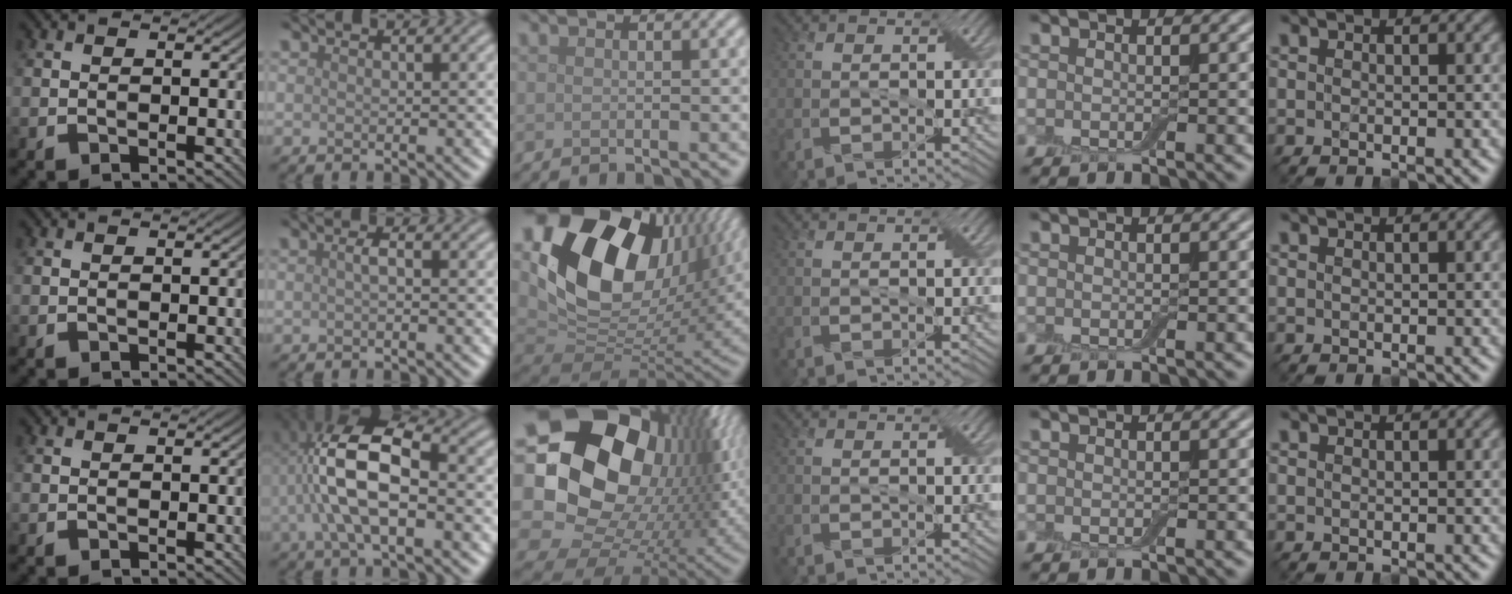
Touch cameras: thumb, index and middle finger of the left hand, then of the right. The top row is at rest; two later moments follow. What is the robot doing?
{"motion": "wrap", "object": "cling film"}